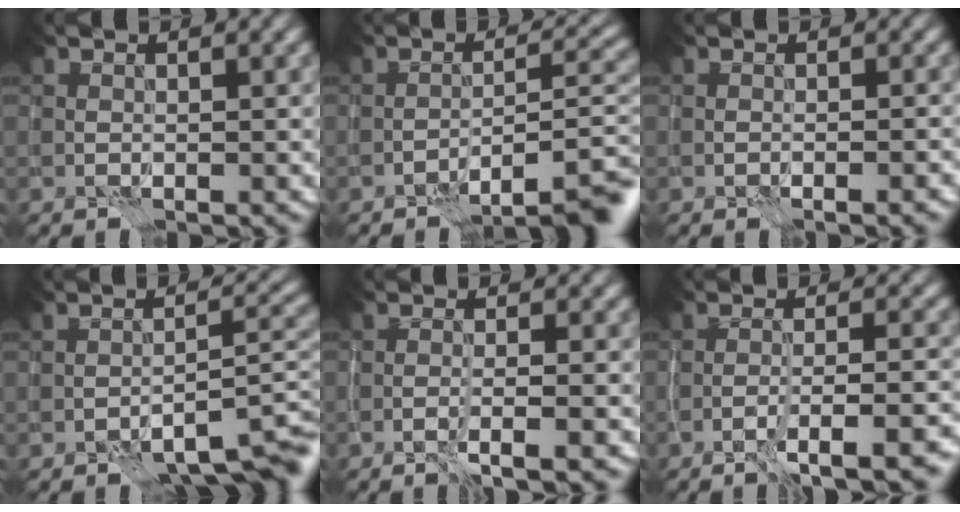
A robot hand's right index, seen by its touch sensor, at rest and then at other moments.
{"total": 8.2, "force": [-6.0, 1.5, 5.5], "torque": [-0.060, 0.012, -0.087]}
{"total": 1.4, "force": [-0.7, 0.2, 1.2], "torque": [-0.013, 0.003, -0.016]}
{"total": 6.5, "force": [-4.0, 1.8, 4.8], "torque": [-0.058, 0.006, -0.055]}
{"total": 2.6, "force": [-1.4, 0.2, 2.1], "torque": [-0.028, 0.008, -0.034]}
{"total": 5.8, "force": [-3.7, 0.9, 4.3], "torque": [-0.053, 0.011, -0.059]}